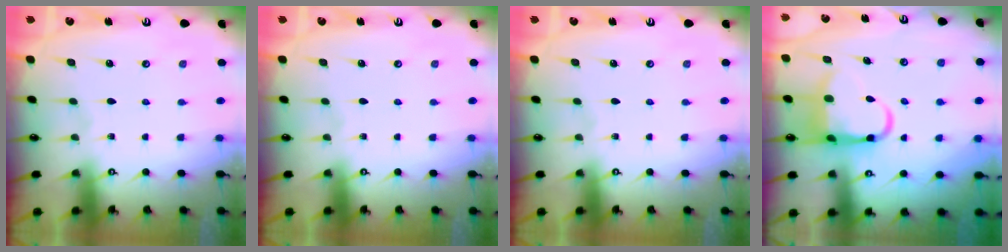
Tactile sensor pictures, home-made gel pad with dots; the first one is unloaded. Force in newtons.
{"total": 0.0}
{"total": 0.0}
{"total": 9.8, "press": 9.7, "slide": 1.7}